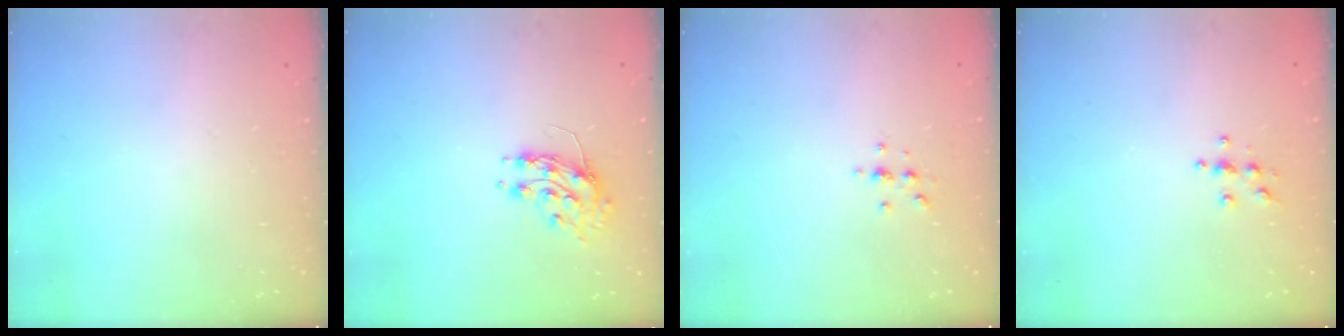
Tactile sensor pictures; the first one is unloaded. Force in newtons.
{"total": 7.9, "press": 7.9, "slide": 0.1}
{"total": 2.8, "press": 2.7, "slide": 0.3}
{"total": 3.8, "press": 3.8, "slide": 0.3}